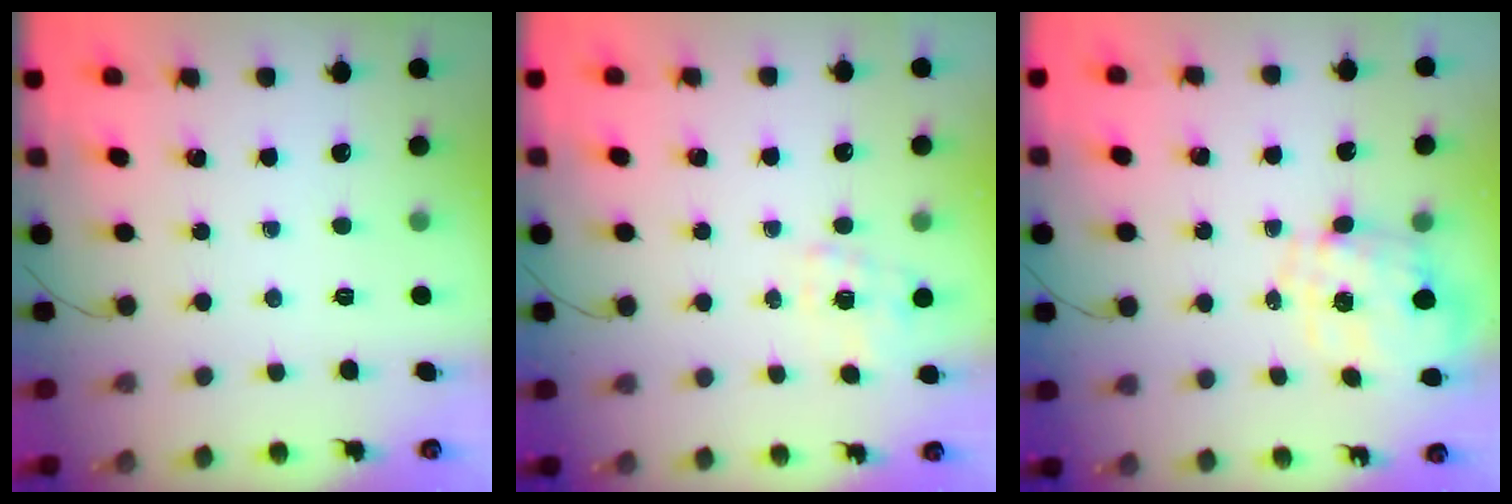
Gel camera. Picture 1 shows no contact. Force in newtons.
{"total": 2.3, "press": 2.1, "slide": 1.0}
{"total": 2.1, "press": 1.7, "slide": 1.1}